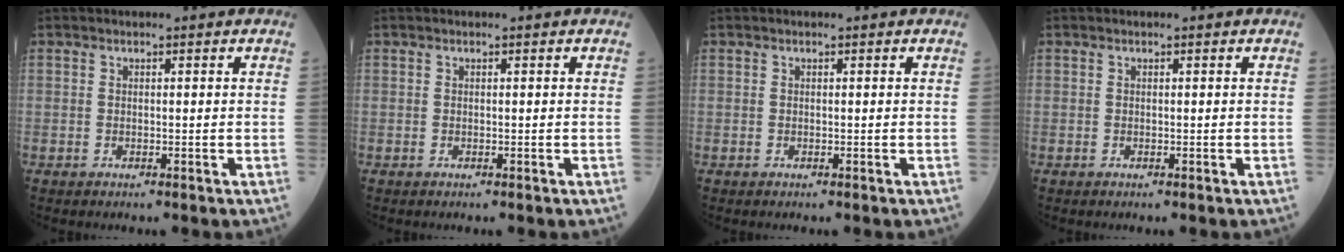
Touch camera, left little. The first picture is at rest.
{"total": 0.0}
{"total": 0.0}
{"total": 0.0}